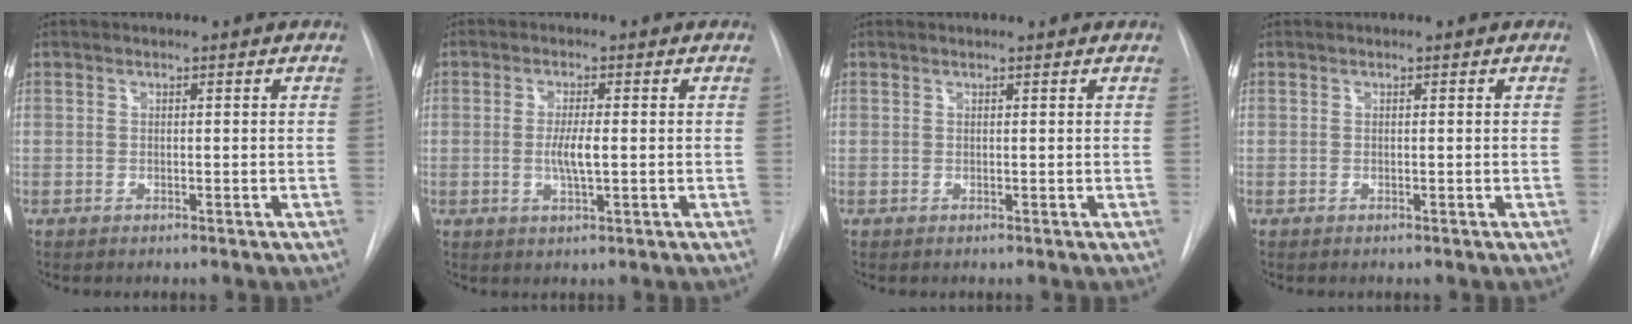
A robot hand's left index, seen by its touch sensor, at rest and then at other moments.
{"total": 3.6, "force": [-0.7, 0.4, 3.5], "torque": [-0.069, -0.008, -0.009]}
{"total": 1.0, "force": [1.0, 0.0, 0.1], "torque": [-0.008, 0.010, 0.012]}
{"total": 0.0}